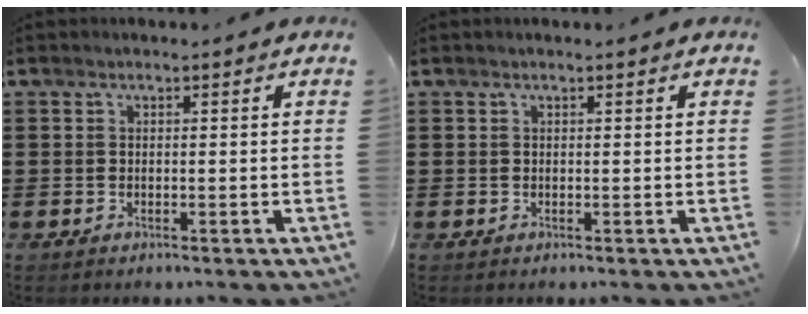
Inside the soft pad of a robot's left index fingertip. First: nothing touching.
{"total": 0.0}